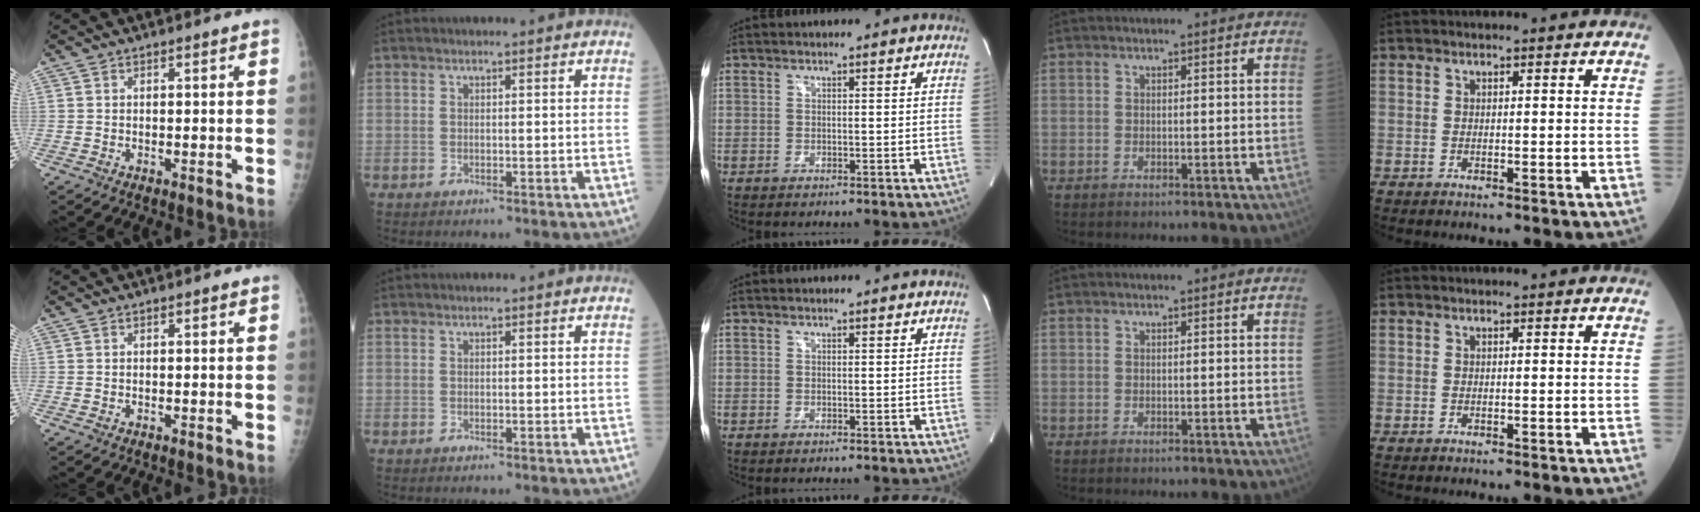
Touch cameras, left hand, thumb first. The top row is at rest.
{}